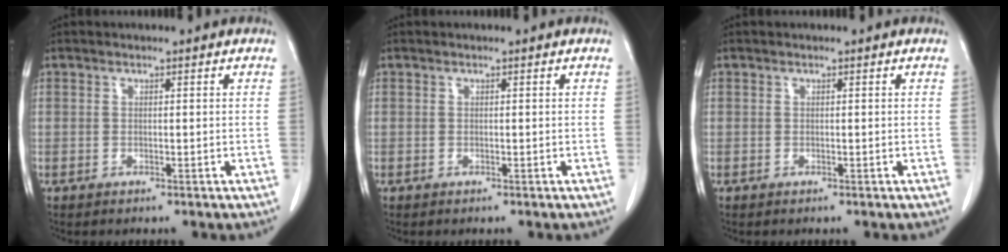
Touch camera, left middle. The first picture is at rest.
{"total": 0.0}
{"total": 0.0}